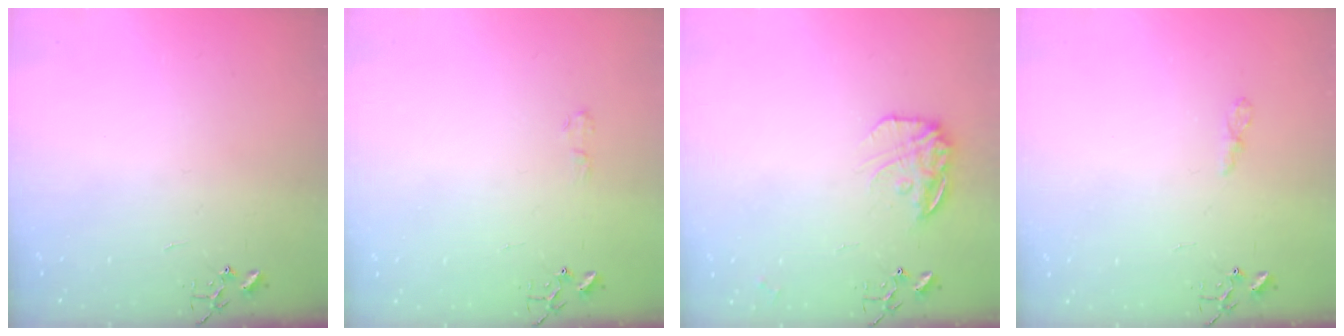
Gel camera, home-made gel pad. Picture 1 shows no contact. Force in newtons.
{"total": 4.2, "press": 4.2, "slide": 0.5}
{"total": 13.7, "press": 13.7, "slide": 0.9}
{"total": 4.8, "press": 4.7, "slide": 0.6}